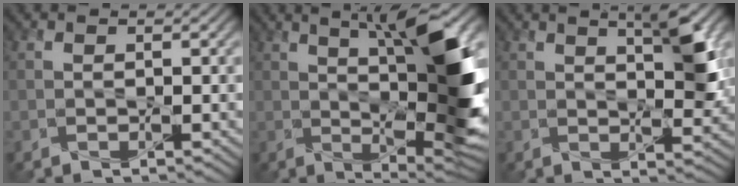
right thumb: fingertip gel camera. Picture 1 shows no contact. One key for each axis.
{"total": 12.7, "fx": 2.8, "fy": 3.2, "fz": 12.0, "tx": -0.173, "ty": -0.003, "tz": 0.049}
{"total": 5.8, "fx": 2.4, "fy": 1.4, "fz": 5.1, "tx": -0.082, "ty": -0.002, "tz": 0.043}